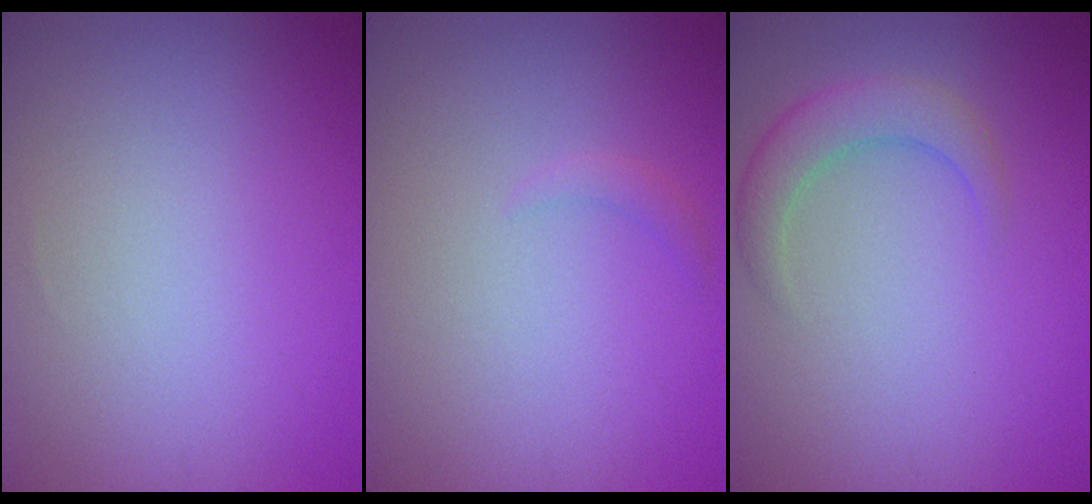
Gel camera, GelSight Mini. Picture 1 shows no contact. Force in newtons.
{"total": 0.8, "press": 0.8, "slide": 0.1}
{"total": 2.9, "press": 2.9, "slide": 0.2}